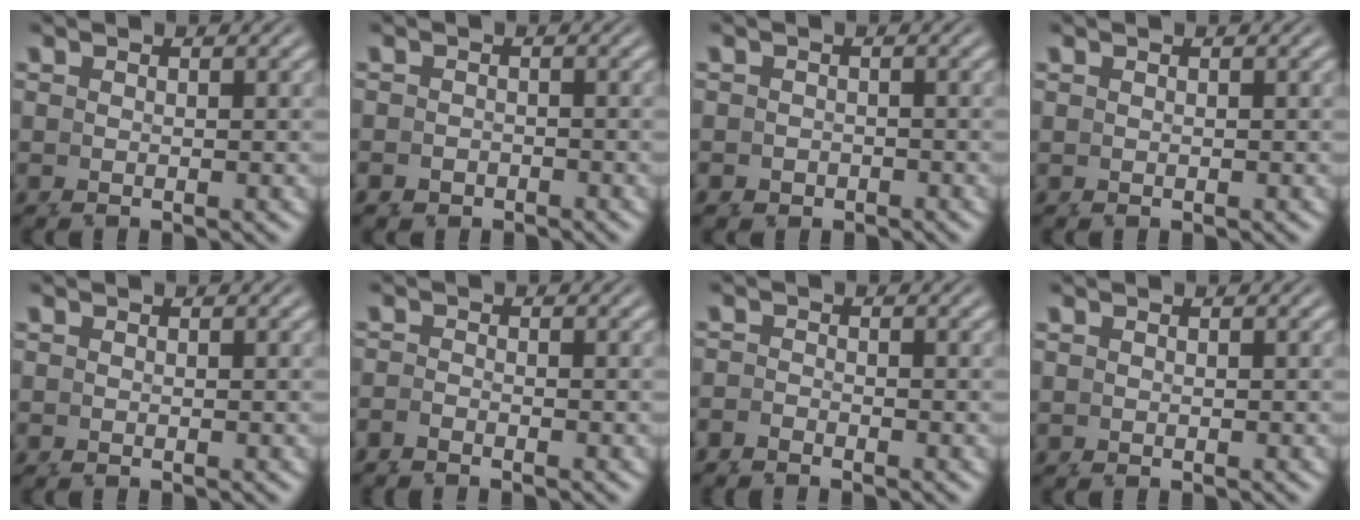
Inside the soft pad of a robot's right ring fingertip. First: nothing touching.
{"total": 1.1, "force": [-0.8, 0.4, -0.6], "torque": [0.016, -0.003, -0.012]}
{"total": 1.2, "force": [-0.6, 0.7, -0.6], "torque": [0.017, -0.003, -0.010]}
{"total": 0.0}
{"total": 0.0}
{"total": 0.9, "force": [-0.9, -0.1, 0.0], "torque": [0.006, 0.002, -0.020]}
{"total": 1.1, "force": [-1.0, -0.1, -0.4], "torque": [0.013, -0.001, -0.020]}
{"total": 0.0}